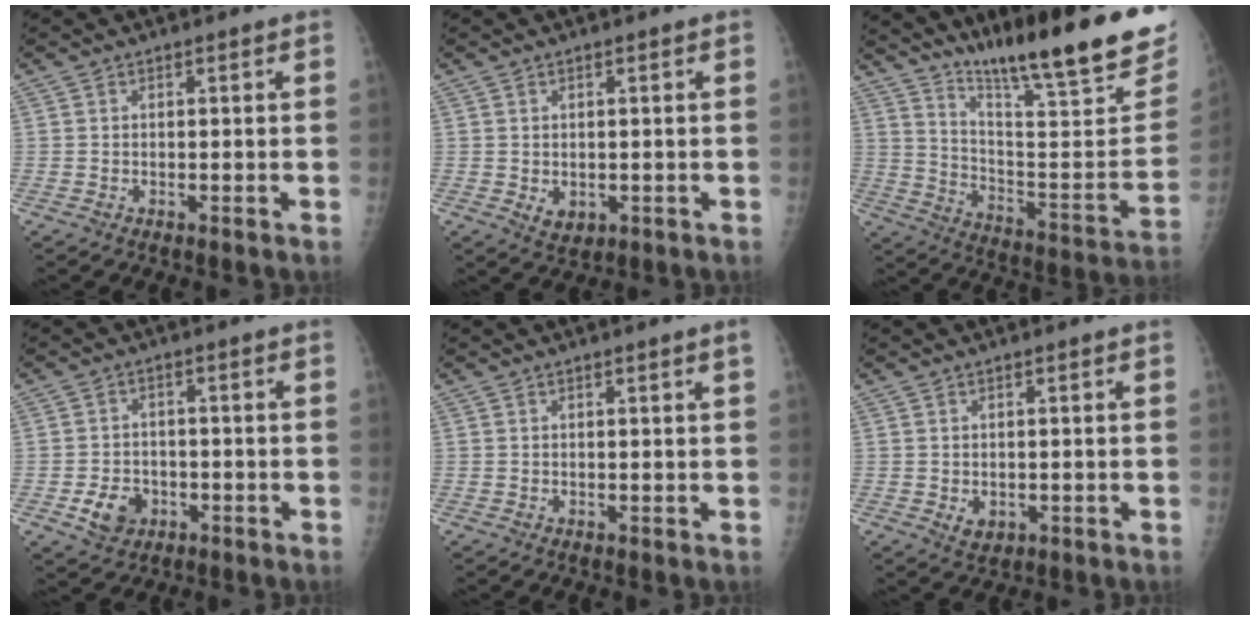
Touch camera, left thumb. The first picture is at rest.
{"total": 3.1, "force": [-0.4, 2.3, 2.0], "torque": [-0.022, -0.004, 0.005]}
{"total": 27.0, "force": [19.8, 3.5, 18.1], "torque": [-0.261, -0.107, 0.308]}
{"total": 5.8, "force": [-2.2, 4.6, 2.8], "torque": [-0.035, 0.011, -0.032]}
{"total": 1.3, "force": [0.6, -0.4, 1.1], "torque": [-0.020, -0.002, 0.010]}
{"total": 2.7, "force": [-0.5, 2.0, 1.7], "torque": [-0.017, -0.002, 0.002]}